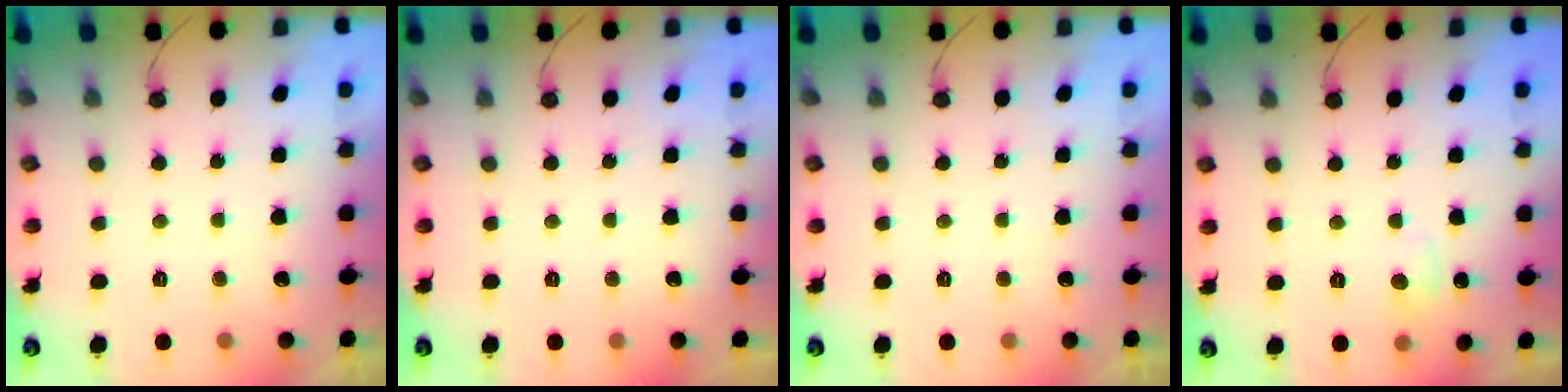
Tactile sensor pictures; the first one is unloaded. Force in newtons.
{"total": 0.0}
{"total": 0.0}
{"total": 2.9, "press": 2.9, "slide": 0.4}